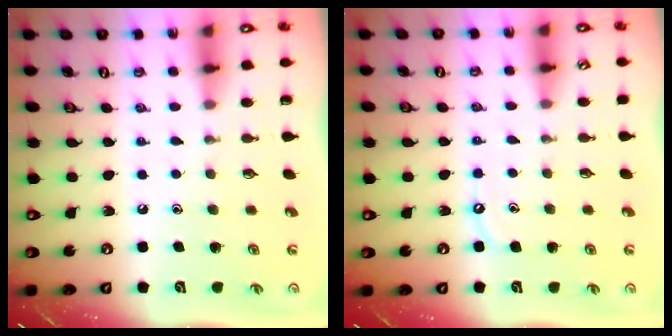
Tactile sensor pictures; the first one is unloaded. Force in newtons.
{"total": 4.9, "press": 4.8, "slide": 0.6}